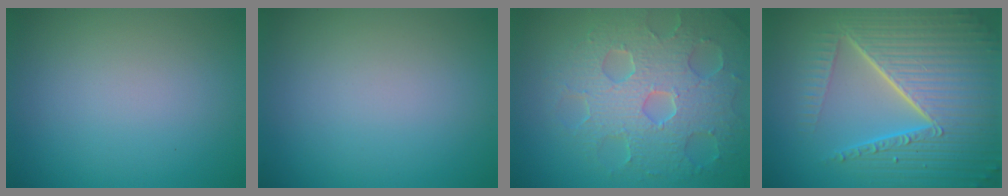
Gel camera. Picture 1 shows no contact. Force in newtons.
{"total": 0.0}
{"total": 7.9, "press": 5.8, "slide": 5.3}
{"total": 10.5, "press": 6.5, "slide": 8.2}